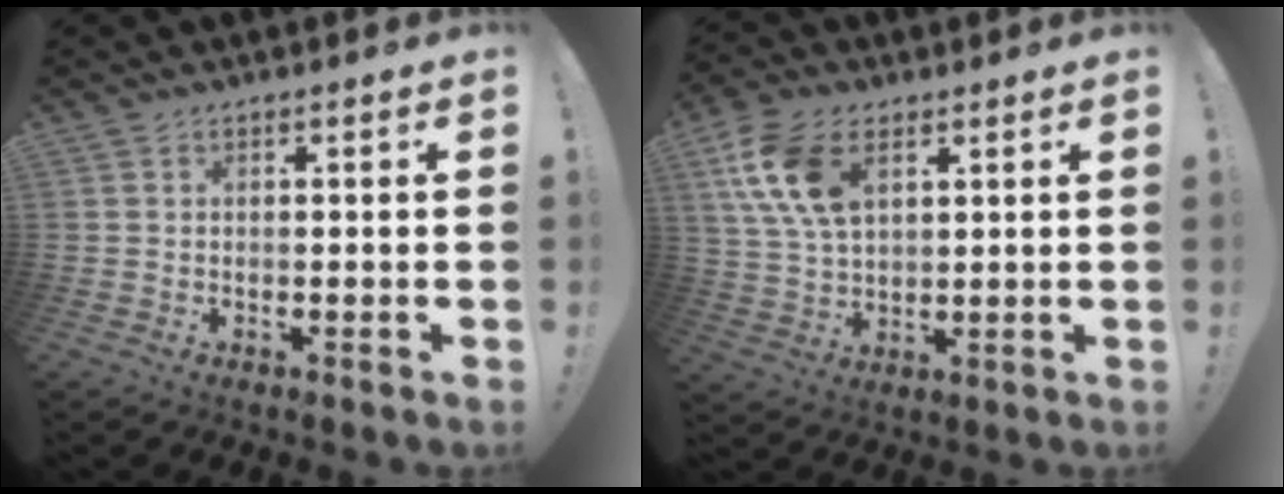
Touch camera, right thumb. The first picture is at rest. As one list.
[{"total": 13.9, "force": [5.8, 8.2, 9.5], "torque": [-0.194, -0.005, 0.111]}]